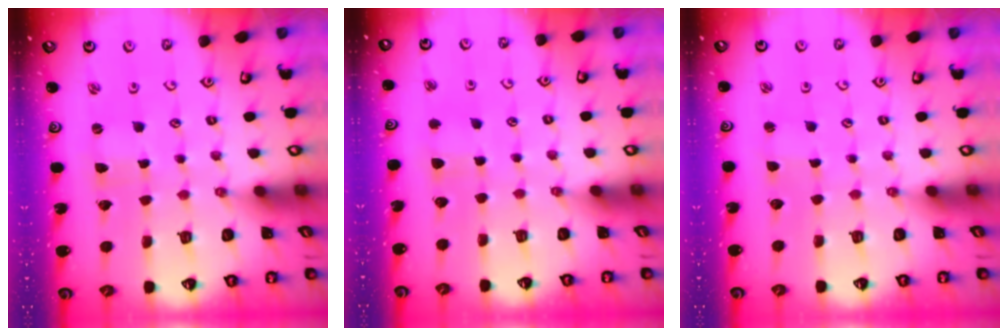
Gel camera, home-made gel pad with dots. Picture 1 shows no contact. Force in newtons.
{"total": 2.8, "press": 2.8, "slide": 0.5}
{"total": 0.6, "press": 0.6, "slide": 0.0}